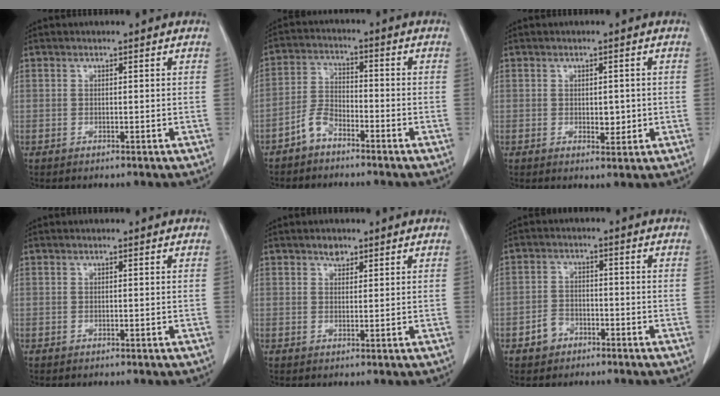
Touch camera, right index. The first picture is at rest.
{"total": 4.4, "force": [-3.3, 2.1, 2.1], "torque": [-0.048, 0.008, -0.066]}
{"total": 2.7, "force": [-0.1, 1.5, 2.2], "torque": [-0.026, 0.000, 0.007]}
{"total": 0.0}
{"total": 1.6, "force": [1.2, 0.9, 0.5], "torque": [-0.009, 0.000, 0.019]}
{"total": 3.6, "force": [-2.1, 2.7, 1.1], "torque": [-0.017, 0.009, -0.035]}